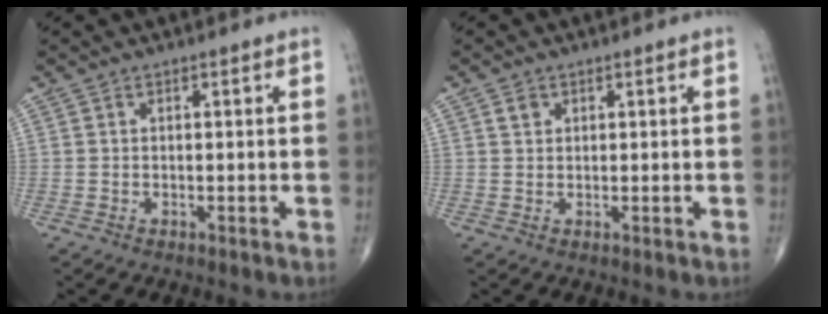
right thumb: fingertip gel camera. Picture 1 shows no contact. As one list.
[{"total": 1.5, "force": [0.7, 1.2, 0.6], "torque": [-0.002, -0.003, 0.011]}]